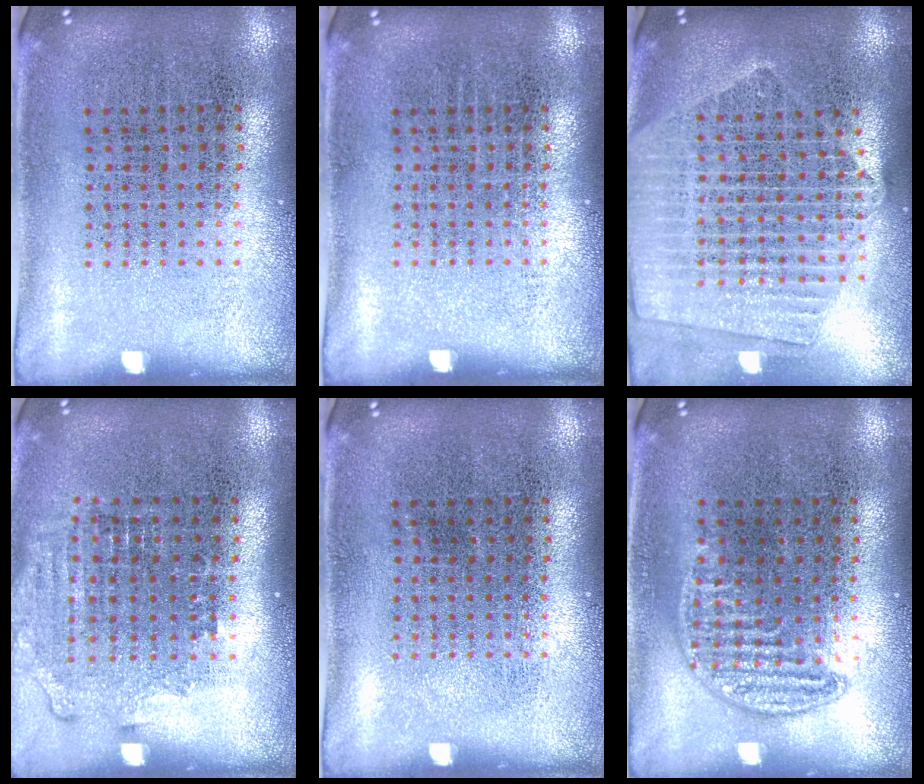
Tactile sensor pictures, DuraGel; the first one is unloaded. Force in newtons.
{"total": 0.0}
{"total": 2.3, "press": 2.0, "slide": 1.1}
{"total": 1.4, "press": 1.2, "slide": 0.6}
{"total": 0.0}
{"total": 0.8, "press": 0.8, "slide": 0.3}